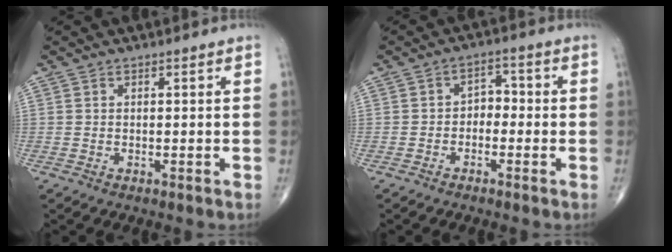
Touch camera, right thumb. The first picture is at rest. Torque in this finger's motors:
{"motor_torque": [-0.43, -0.06, 0.19, 0.16, 0.03]}